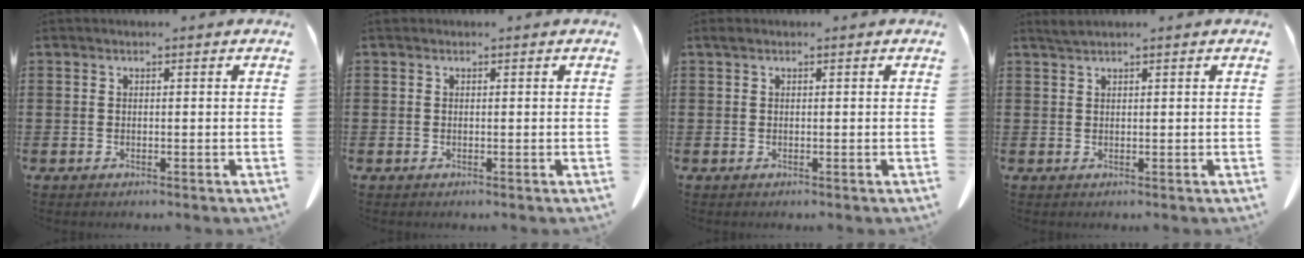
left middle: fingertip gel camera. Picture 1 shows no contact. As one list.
[{"total": 0.6, "force": [0.2, 0.6, 0.1], "torque": [-0.005, 0.004, 0.003]}, {"total": 0.5, "force": [0.3, 0.3, 0.3], "torque": [-0.010, 0.000, 0.006]}, {"total": 1.2, "force": [1.0, 0.0, 0.6], "torque": [-0.015, -0.002, 0.019]}]